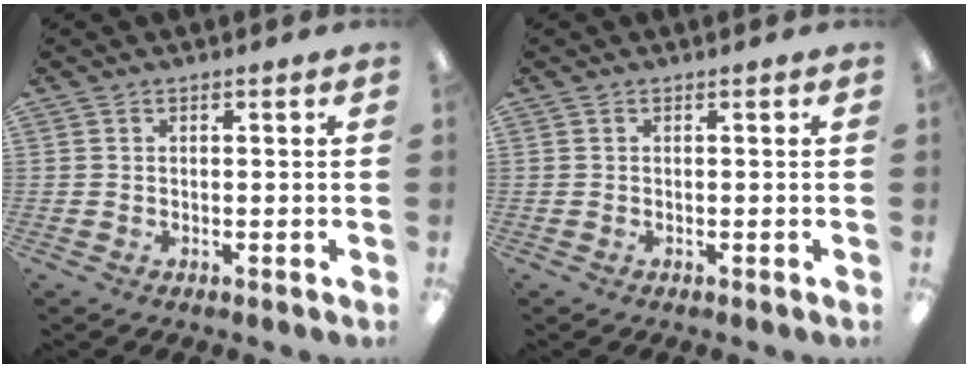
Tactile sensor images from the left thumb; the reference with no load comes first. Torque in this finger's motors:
{"motor_torque": [0.01, -0.01, 0.05, -0.05, 0.00]}